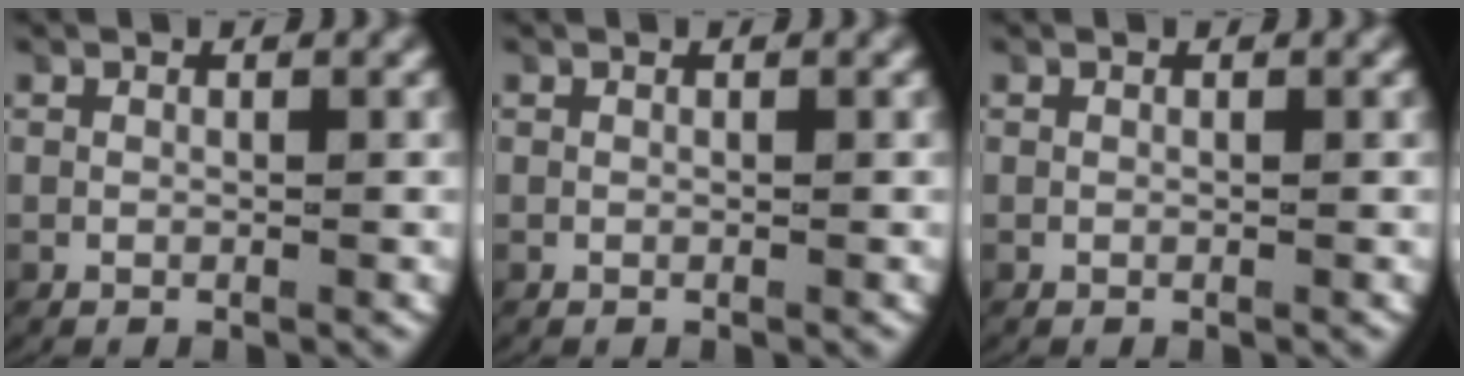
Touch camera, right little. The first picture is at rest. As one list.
[{"total": 0.0}, {"total": 0.0}]